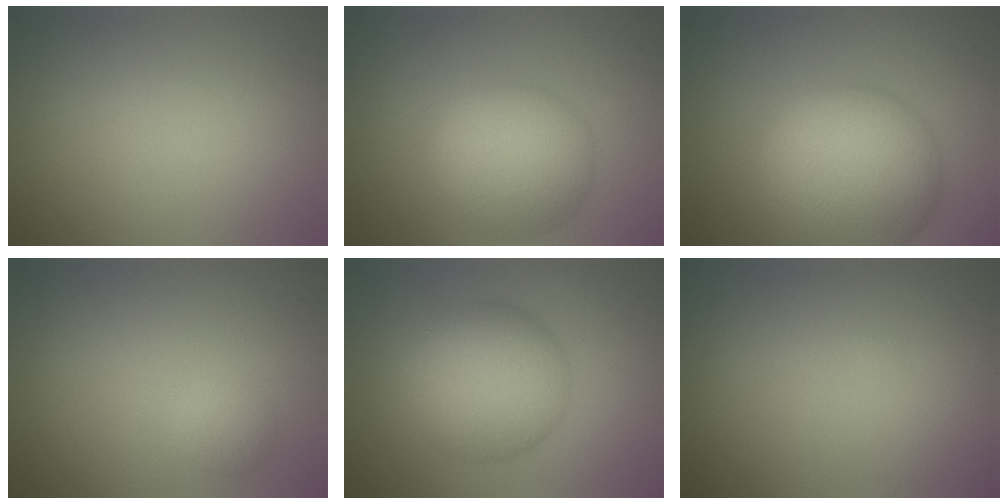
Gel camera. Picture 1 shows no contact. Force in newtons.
{"total": 7.5, "press": 7.5, "slide": 0.1}
{"total": 12.4, "press": 12.4, "slide": 0.7}
{"total": 1.3, "press": 1.3, "slide": 0.0}
{"total": 8.5, "press": 8.5, "slide": 0.2}
{"total": 0.0}